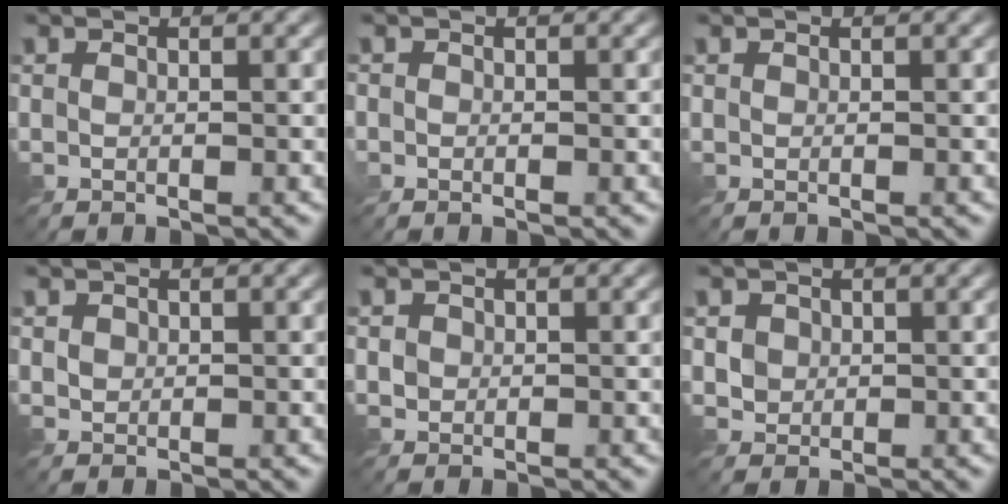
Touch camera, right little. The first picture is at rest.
{"total": 0.7, "force": [-0.3, 0.7, 0.1], "torque": [-0.001, 0.001, -0.010]}
{"total": 0.0}
{"total": 0.7, "force": [0.2, 0.6, 0.2], "torque": [-0.007, -0.003, 0.007]}
{"total": 0.9, "force": [0.0, 0.8, 0.2], "torque": [-0.004, -0.005, 0.004]}
{"total": 2.0, "force": [0.6, 1.7, 0.8], "torque": [-0.035, -0.002, 0.029]}